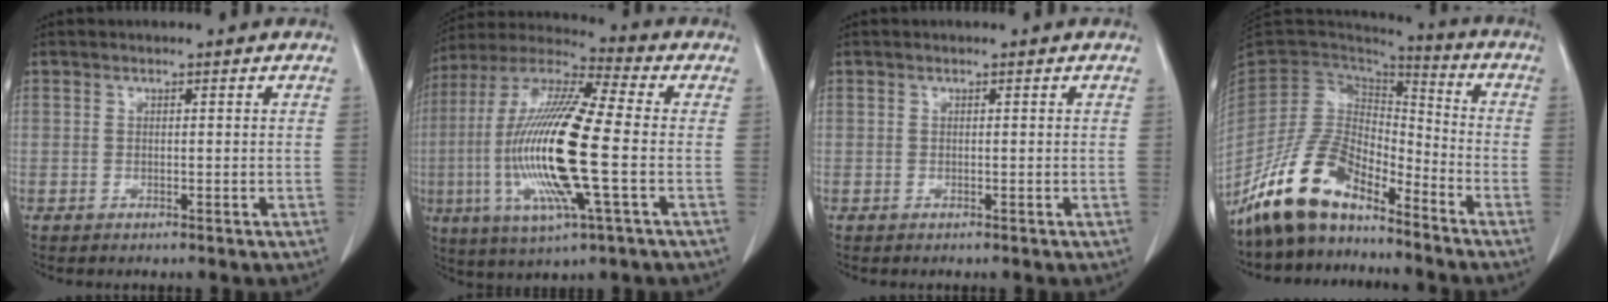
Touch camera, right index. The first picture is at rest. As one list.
[{"total": 20.1, "force": [-3.0, 2.1, 19.8], "torque": [-0.418, -0.012, -0.059]}, {"total": 0.0}, {"total": 13.0, "force": [-10.3, 5.0, 6.2], "torque": [-0.123, 0.026, -0.196]}]